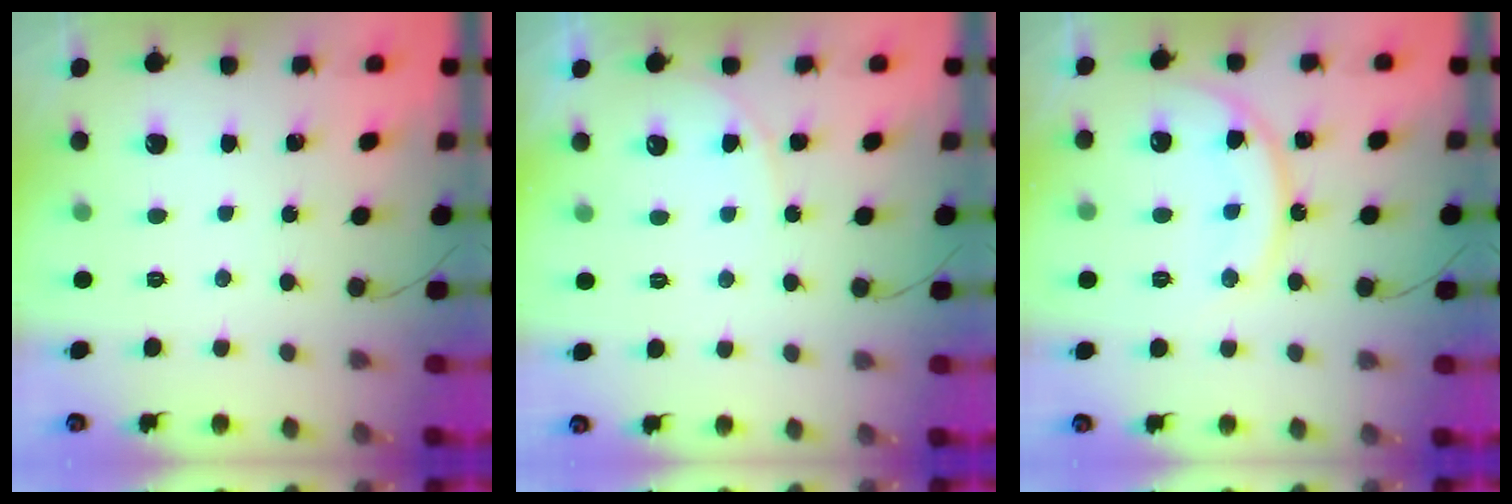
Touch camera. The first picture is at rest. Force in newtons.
{"total": 5.5, "press": 5.5, "slide": 0.5}
{"total": 13.2, "press": 13.1, "slide": 1.2}